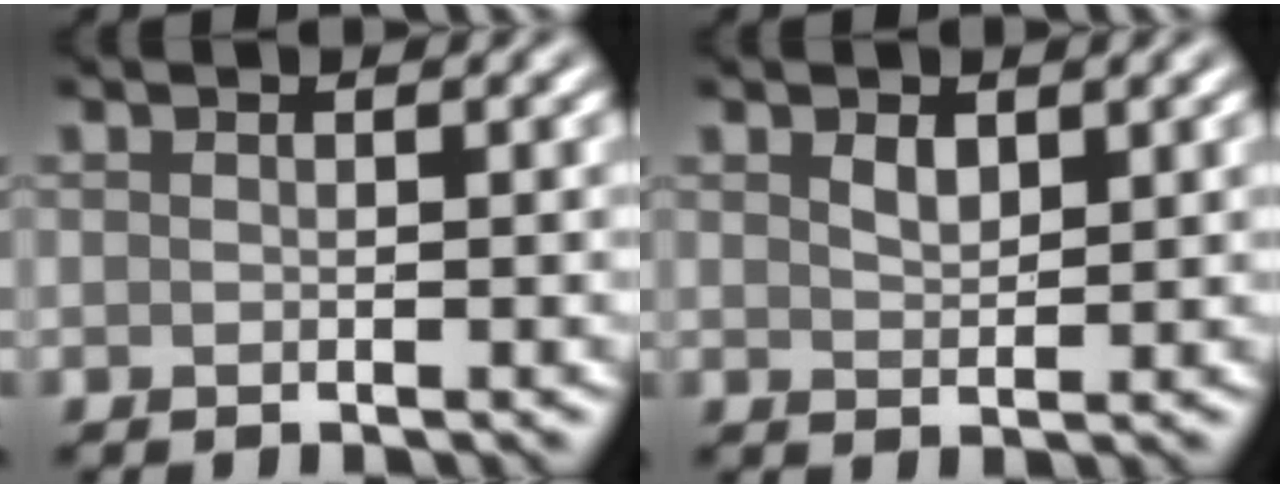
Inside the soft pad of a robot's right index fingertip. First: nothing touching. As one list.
[{"total": 1.4, "force": [0.9, 0.7, 0.7], "torque": [-0.016, -0.001, 0.020]}]